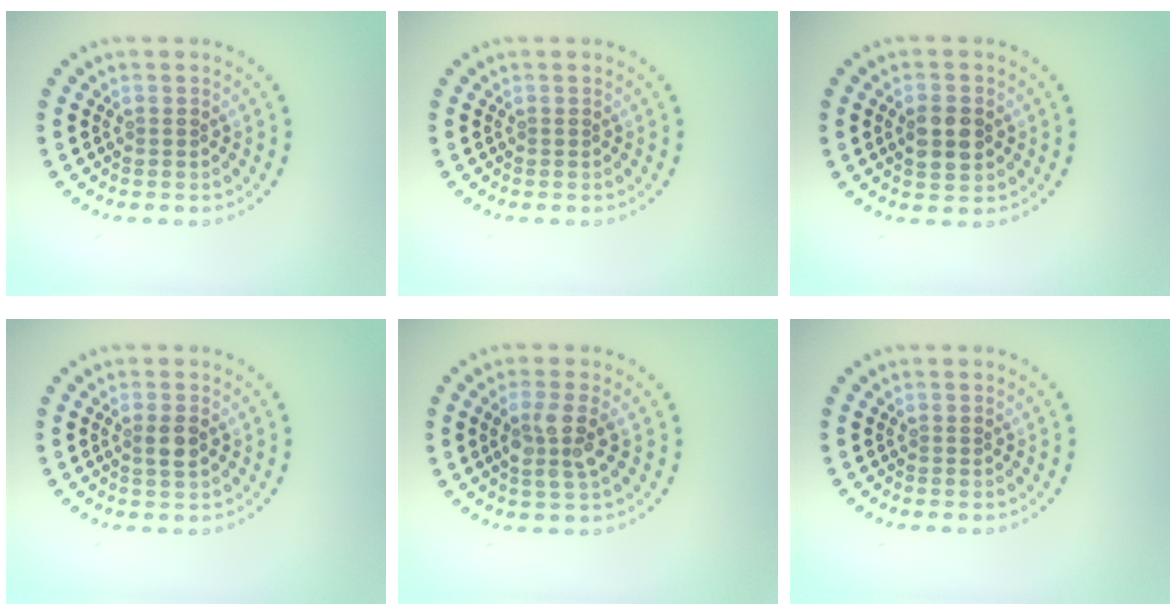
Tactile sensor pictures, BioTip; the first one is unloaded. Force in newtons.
{"total": 0.0}
{"total": 3.2, "press": 3.2, "slide": 0.1}
{"total": 1.7, "press": 1.5, "slide": 0.7}
{"total": 3.0, "press": 2.7, "slide": 1.2}
{"total": 0.0}